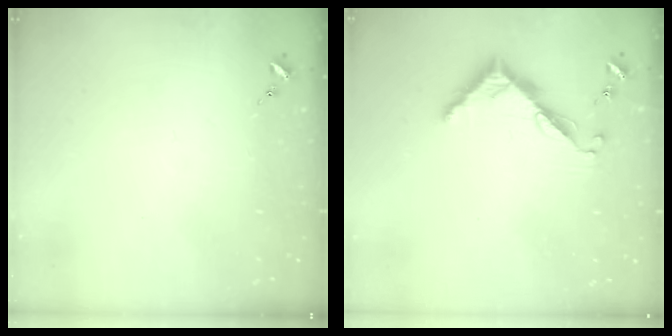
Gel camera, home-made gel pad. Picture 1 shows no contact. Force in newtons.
{"total": 7.7, "press": 7.7, "slide": 0.3}